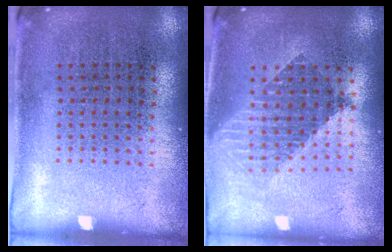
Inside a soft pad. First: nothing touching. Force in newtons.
{"total": 1.7, "press": 1.4, "slide": 1.0}